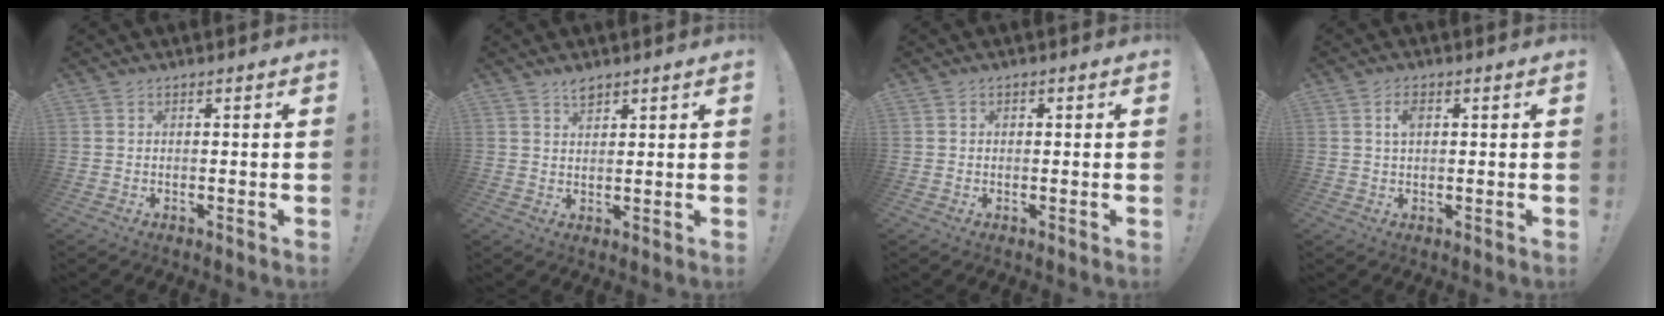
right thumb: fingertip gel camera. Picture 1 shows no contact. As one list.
[{"total": 3.2, "force": [2.7, 1.1, 1.4], "torque": [-0.012, -0.019, 0.046]}, {"total": 0.8, "force": [-0.2, 0.7, 0.3], "torque": [-0.008, 0.005, -0.004]}, {"total": 3.2, "force": [0.9, 1.9, 2.5], "torque": [-0.040, 0.002, 0.012]}]